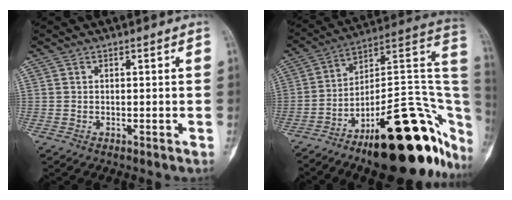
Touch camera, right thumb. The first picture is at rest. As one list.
[{"total": 31.0, "force": [-13.9, 11.0, 25.4], "torque": [-0.250, 0.097, -0.205]}]